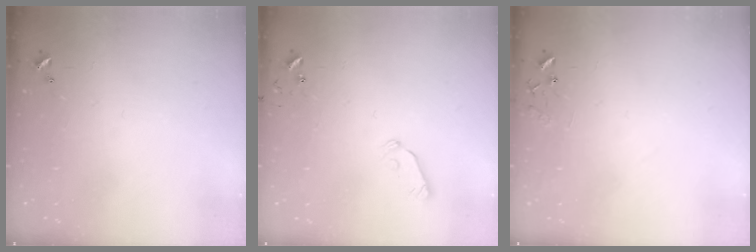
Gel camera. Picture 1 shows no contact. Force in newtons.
{"total": 5.9, "press": 5.9, "slide": 0.5}
{"total": 8.3, "press": 8.3, "slide": 0.6}